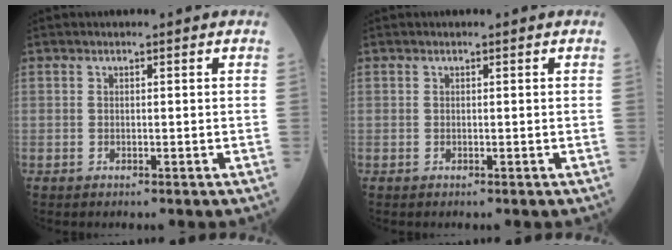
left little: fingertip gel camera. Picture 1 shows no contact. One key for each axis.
{"total": 0.0}